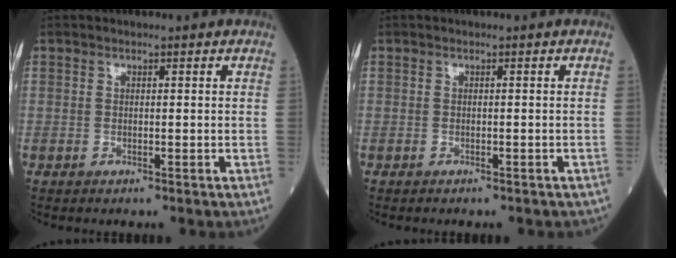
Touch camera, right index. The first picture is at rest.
{"total": 2.6, "force": [-2.2, 0.9, 1.0], "torque": [-0.016, -0.004, -0.022]}